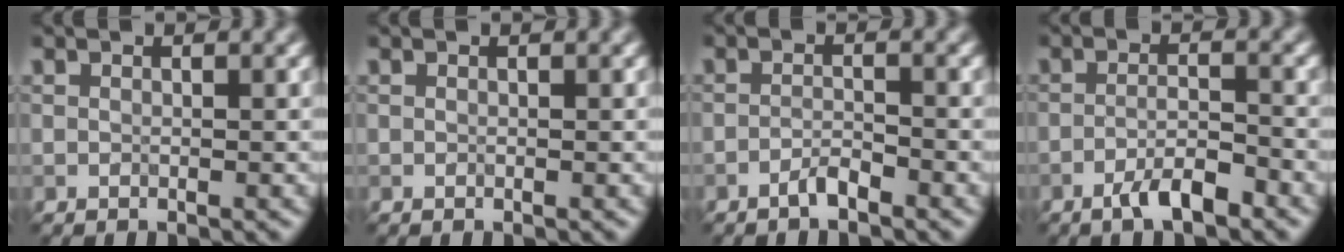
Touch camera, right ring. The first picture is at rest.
{"total": 0.0}
{"total": 1.5, "force": [-1.2, 0.2, 0.9], "torque": [-0.017, 0.004, -0.026]}
{"total": 3.3, "force": [-2.2, 0.6, 2.3], "torque": [-0.044, 0.006, -0.046]}